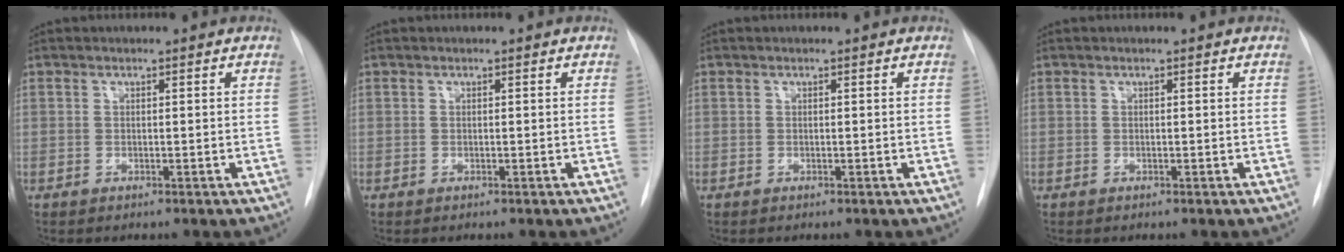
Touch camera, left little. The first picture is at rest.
{"total": 0.0}
{"total": 0.0}
{"total": 0.0}